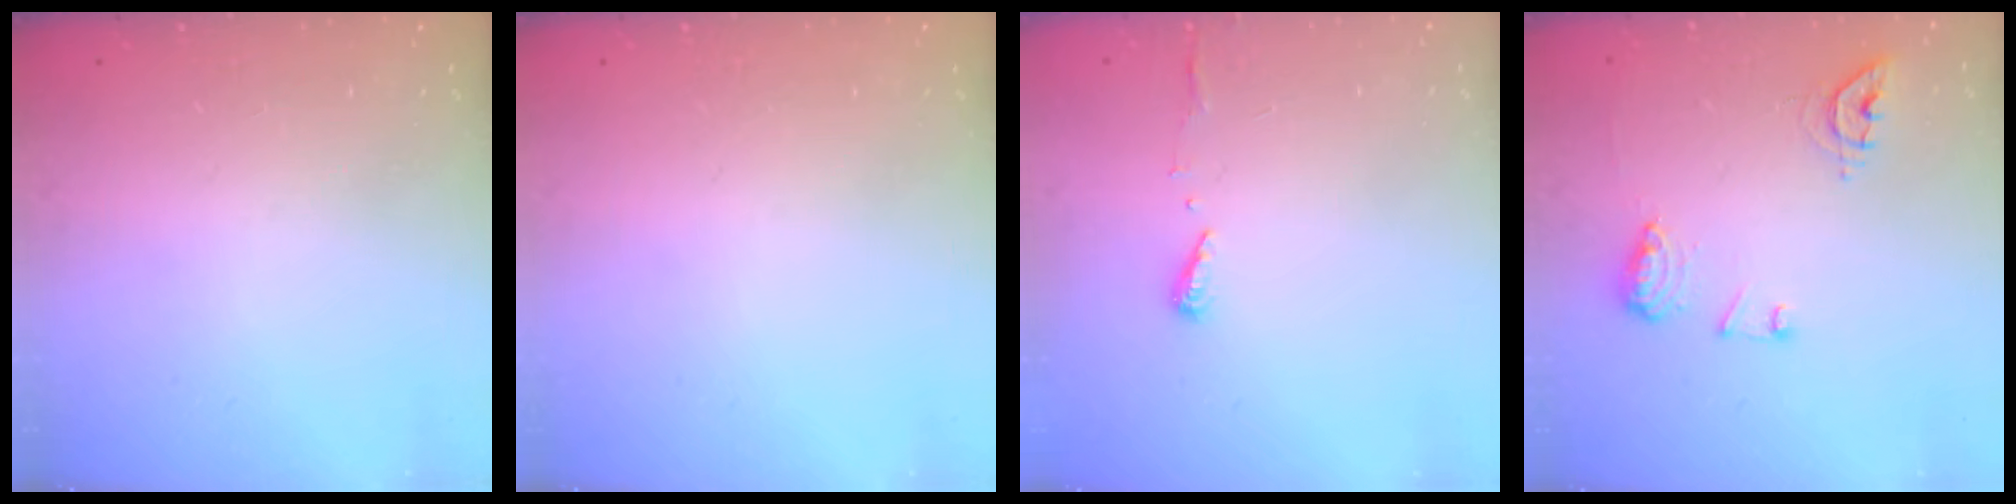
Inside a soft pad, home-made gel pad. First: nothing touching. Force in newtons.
{"total": 0.0}
{"total": 6.3, "press": 6.3, "slide": 0.5}
{"total": 10.5, "press": 10.5, "slide": 0.7}